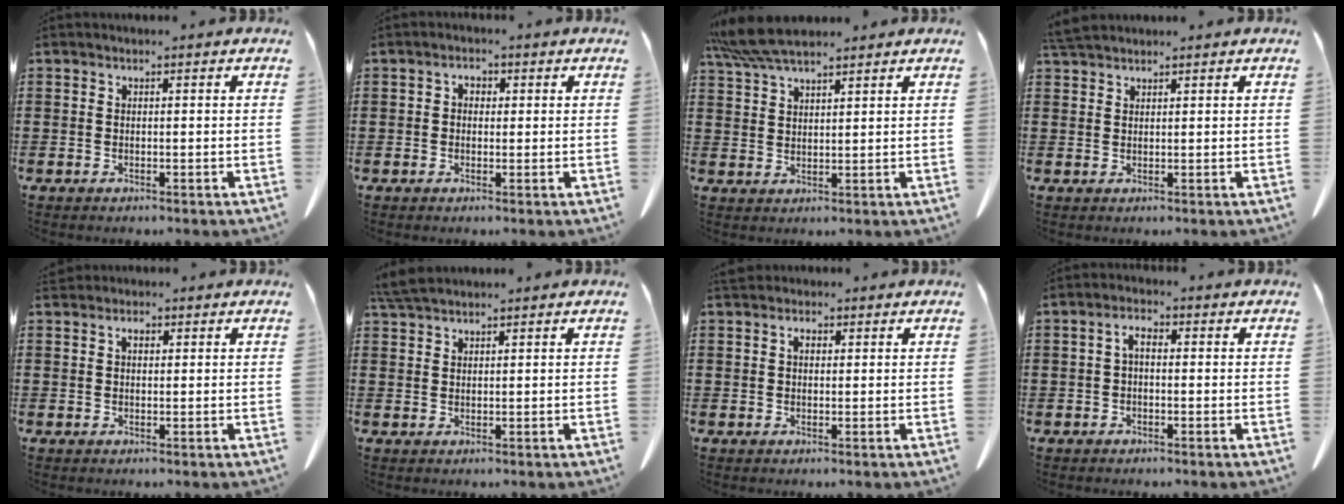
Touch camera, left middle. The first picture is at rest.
{"total": 1.7, "force": [0.2, 1.2, 1.1], "torque": [-0.026, 0.006, 0.003]}
{"total": 6.5, "force": [5.4, 1.3, 3.4], "torque": [-0.081, -0.008, 0.104]}
{"total": 2.8, "force": [2.5, 0.5, 1.0], "torque": [-0.028, -0.001, 0.051]}
{"total": 1.4, "force": [0.9, 0.8, 0.8], "torque": [-0.011, 0.000, 0.016]}
{"total": 3.5, "force": [3.1, 0.6, 1.6], "torque": [-0.040, -0.002, 0.060]}
{"total": 1.8, "force": [0.9, 1.1, 1.1], "torque": [-0.018, 0.001, 0.015]}
{"total": 2.9, "force": [-0.2, 1.3, 2.6], "torque": [-0.054, 0.008, -0.006]}